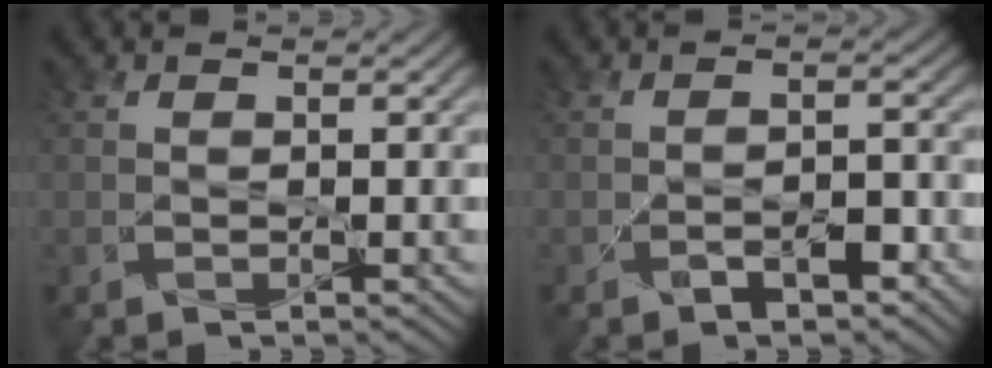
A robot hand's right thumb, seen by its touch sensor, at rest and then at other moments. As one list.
[{"total": 2.1, "force": [-1.4, 1.0, 1.3], "torque": [-0.020, 0.005, -0.023]}]